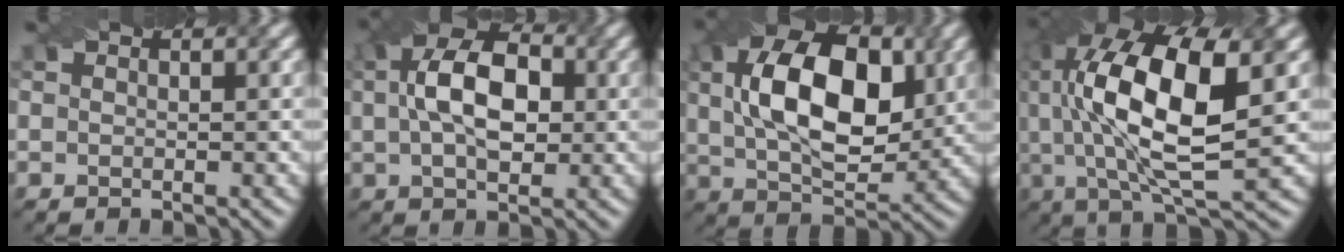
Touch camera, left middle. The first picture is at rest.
{"total": 8.4, "force": [1.2, 4.9, 6.7], "torque": [-0.118, 0.019, 0.014]}
{"total": 12.0, "force": [2.1, 6.7, 9.7], "torque": [-0.165, 0.013, 0.033]}
{"total": 14.4, "force": [2.4, 5.4, 13.1], "torque": [-0.256, 0.009, 0.046]}